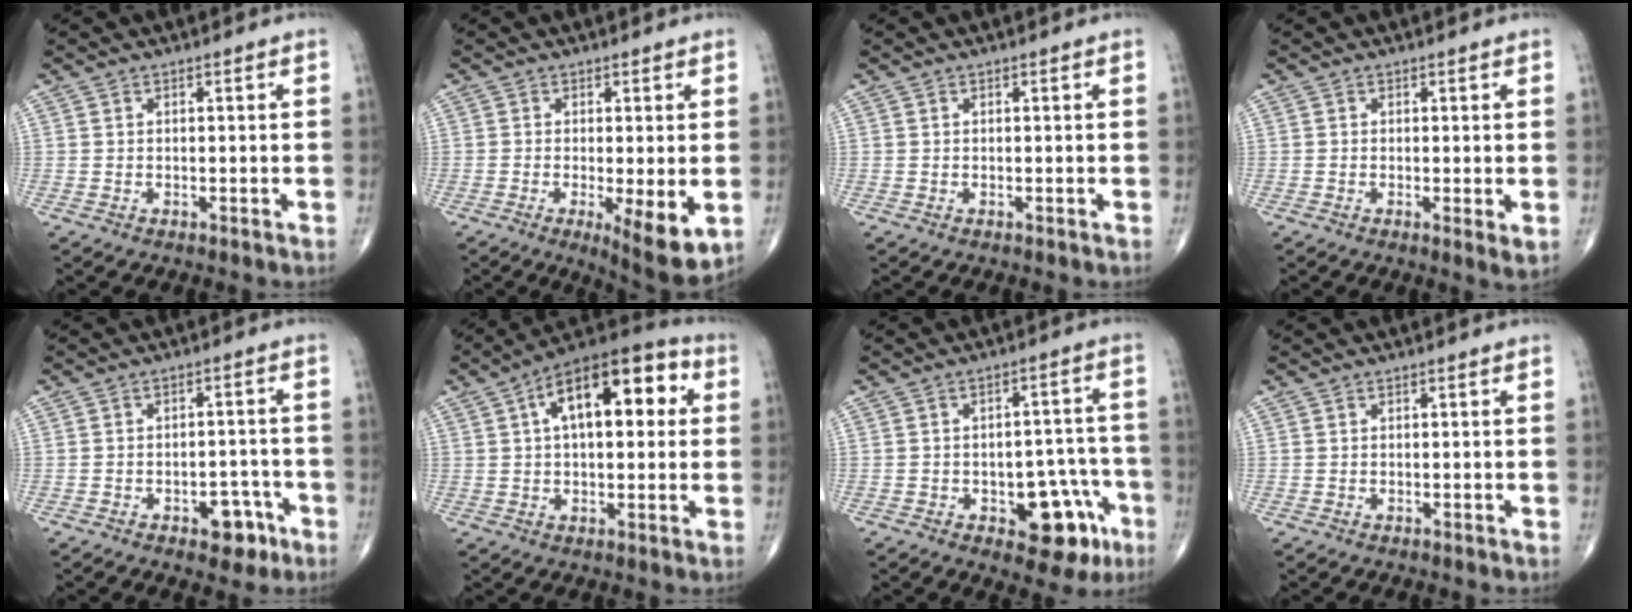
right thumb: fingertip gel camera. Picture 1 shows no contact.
{"total": 8.4, "force": [-1.9, 2.3, 7.9], "torque": [-0.117, -0.024, -0.026]}
{"total": 0.0}
{"total": 2.2, "force": [-0.1, 0.5, 2.1], "torque": [-0.038, -0.009, -0.007]}
{"total": 5.8, "force": [-3.0, 3.3, 3.6], "torque": [-0.024, 0.028, -0.036]}
{"total": 17.9, "force": [4.7, 8.8, 14.9], "torque": [-0.197, 0.032, 0.062]}
{"total": 11.5, "force": [-5.0, 6.3, 8.3], "torque": [-0.059, 0.043, -0.054]}
{"total": 0.0}